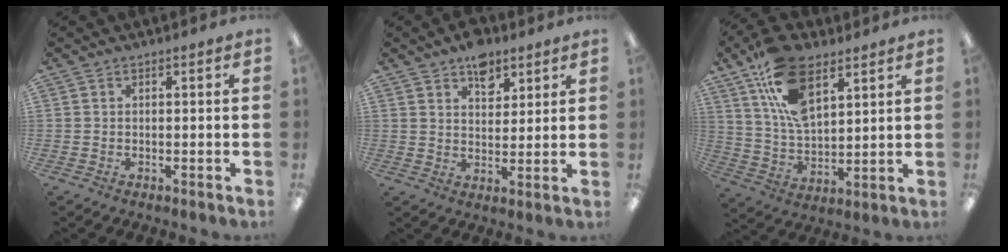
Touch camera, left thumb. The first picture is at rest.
{"total": 7.6, "force": [5.2, 4.6, 3.0], "torque": [-0.029, -0.023, 0.089]}
{"total": 15.7, "force": [8.4, 8.2, 10.4], "torque": [-0.201, -0.016, 0.156]}